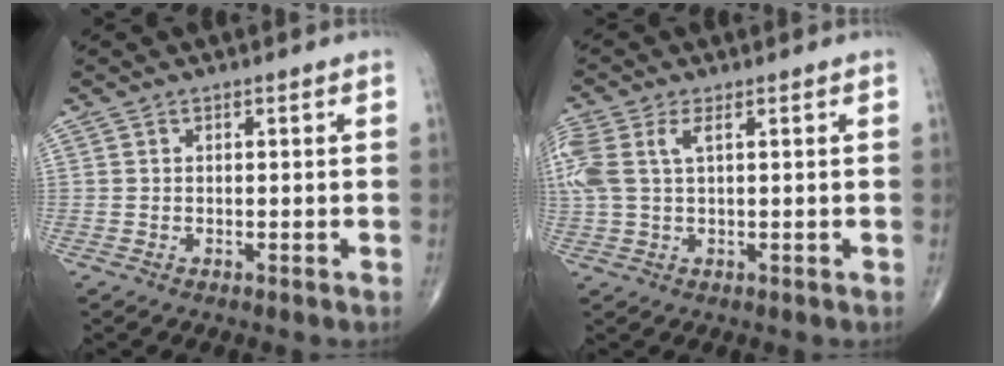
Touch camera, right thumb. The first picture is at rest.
{"total": 8.4, "force": [2.3, 4.1, 7.0], "torque": [-0.203, 0.022, 0.054]}